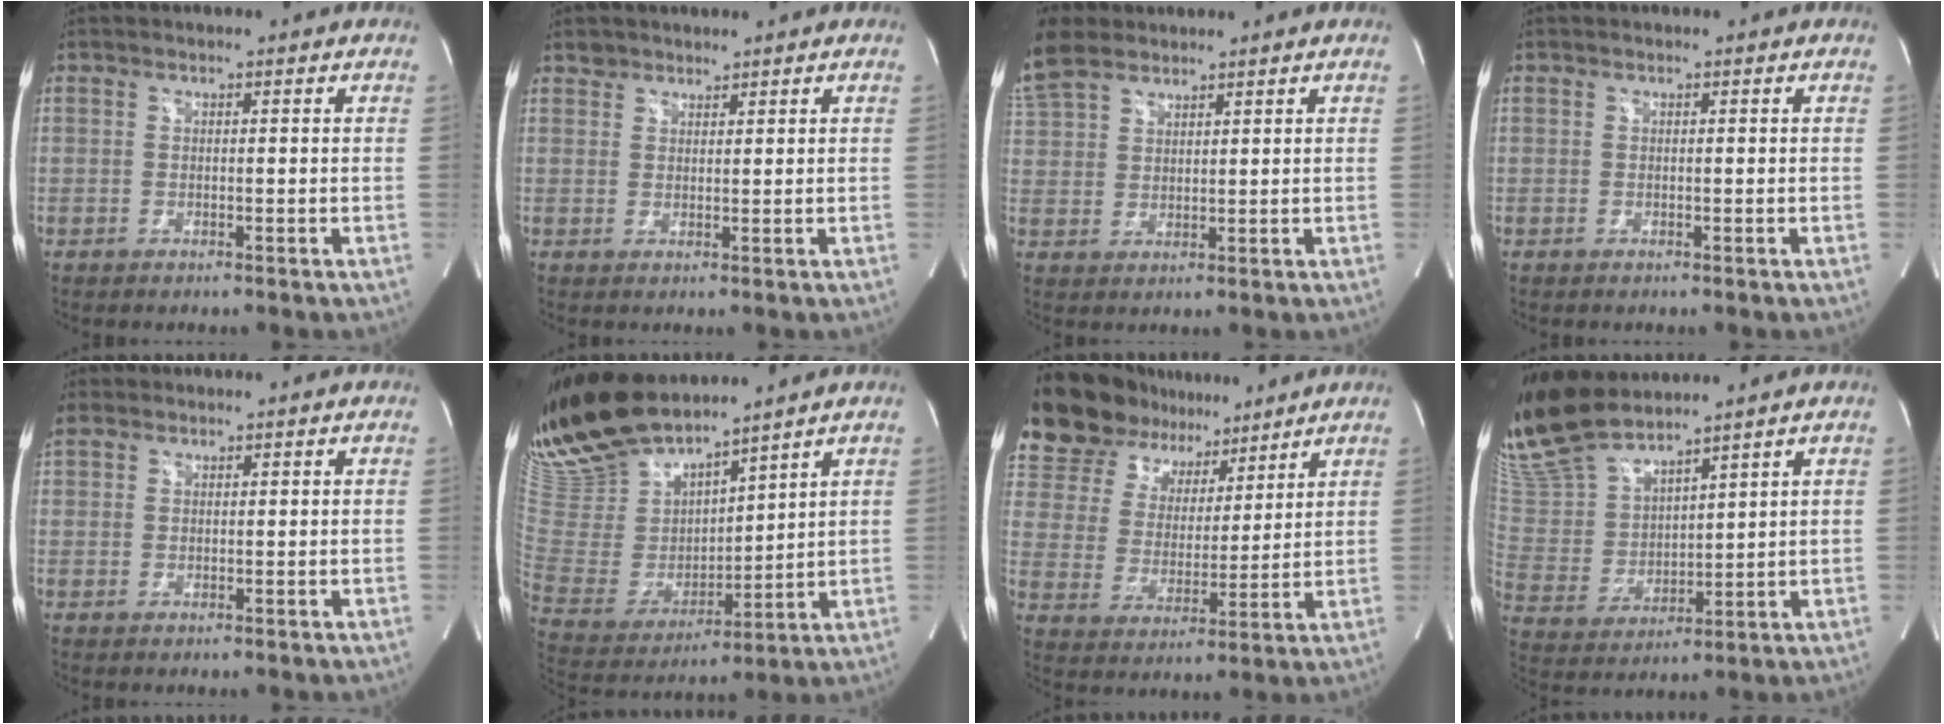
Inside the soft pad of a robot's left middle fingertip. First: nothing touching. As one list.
[{"total": 1.8, "force": [1.5, 0.9, -0.2], "torque": [0.005, 0.007, 0.023]}, {"total": 8.3, "force": [6.5, 3.8, 3.5], "torque": [-0.095, 0.021, 0.139]}, {"total": 0.0}, {"total": 2.3, "force": [1.8, 1.3, 0.6], "torque": [-0.024, 0.018, 0.039]}, {"total": 18.0, "force": [15.9, 3.8, 7.4], "torque": [-0.158, -0.004, 0.322]}, {"total": 17.2, "force": [14.8, 7.5, 4.6], "torque": [-0.098, 0.032, 0.261]}, {"total": 12.8, "force": [11.8, 2.2, 4.7], "torque": [-0.111, 0.004, 0.251]}]